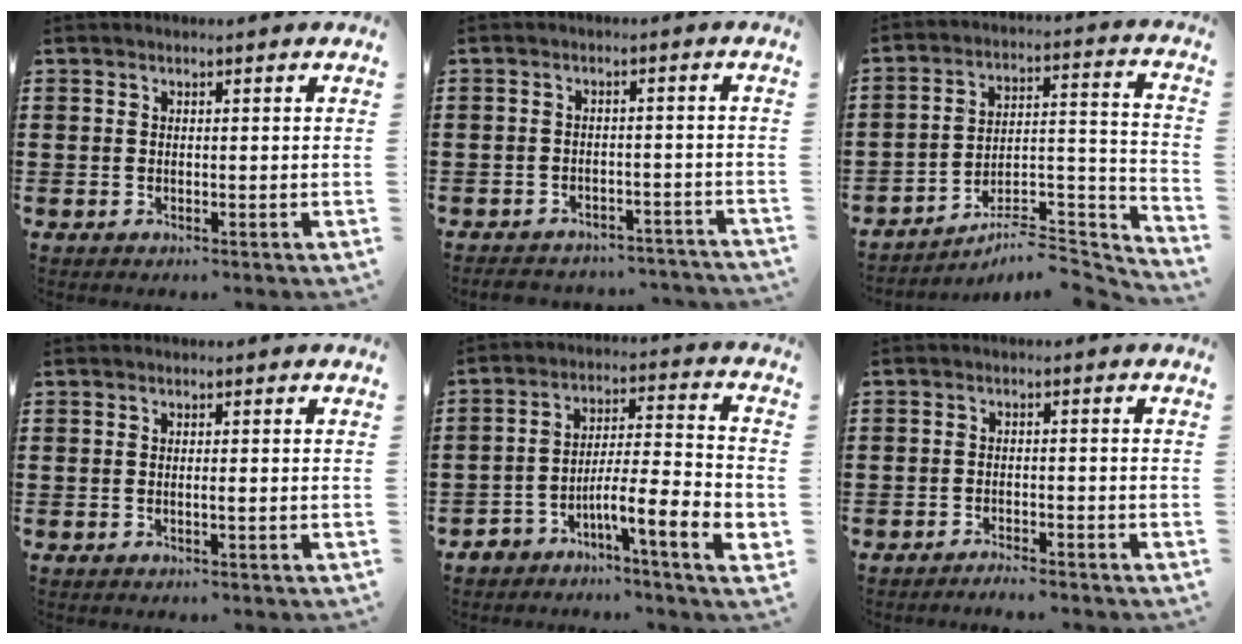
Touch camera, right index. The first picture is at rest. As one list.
[{"total": 3.0, "force": [-3.0, 0.5, 0.2], "torque": [-0.009, 0.002, -0.063]}, {"total": 6.6, "force": [-5.5, 1.5, 3.2], "torque": [-0.047, -0.002, -0.107]}, {"total": 0.5, "force": [-0.2, 0.0, 0.5], "torque": [-0.010, -0.003, -0.002]}, {"total": 8.6, "force": [-4.9, 1.1, 7.0], "torque": [-0.127, -0.015, -0.096]}, {"total": 2.0, "force": [-2.0, 0.0, 0.2], "torque": [-0.007, 0.004, -0.041]}]